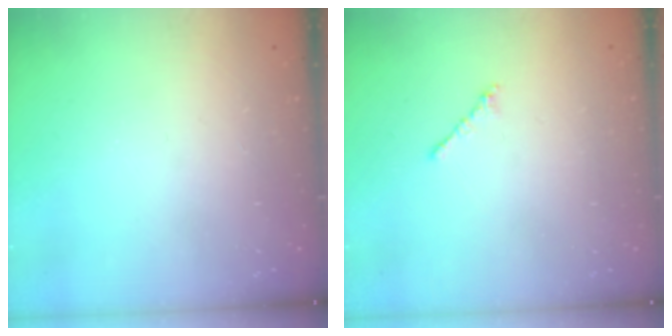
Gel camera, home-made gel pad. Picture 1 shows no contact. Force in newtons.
{"total": 0.9, "press": 0.7, "slide": 0.5}